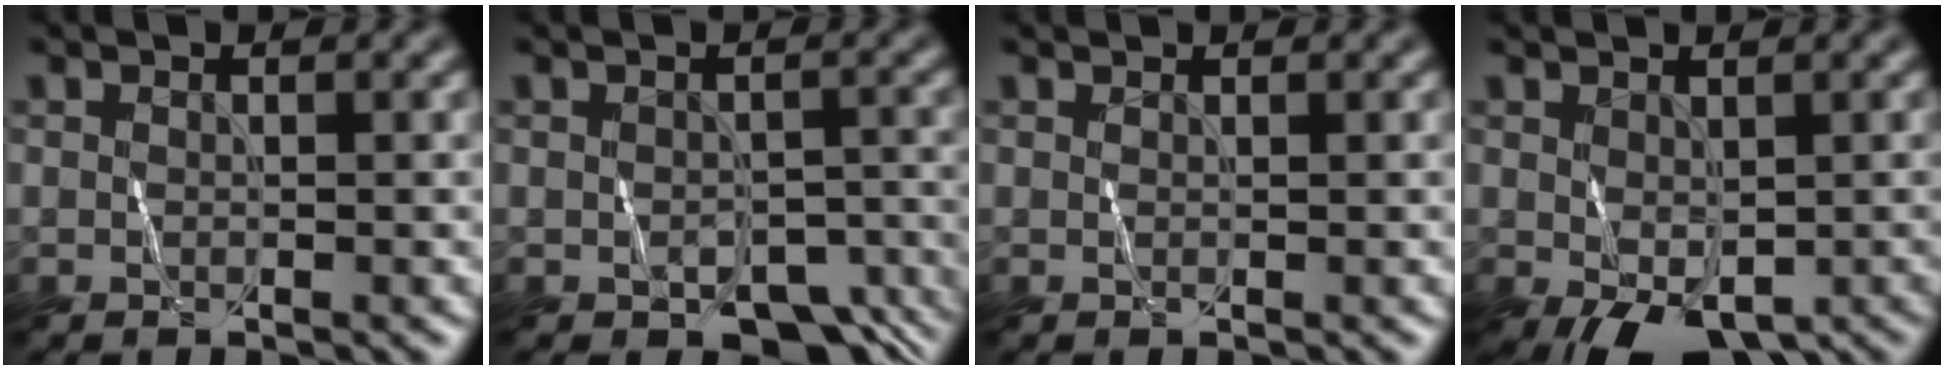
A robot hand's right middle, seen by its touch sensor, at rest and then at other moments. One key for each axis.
{"total": 5.5, "fx": -3.6, "fy": 2.9, "fz": 3.1, "tx": -0.040, "ty": -0.010, "tz": -0.046}
{"total": 0.8, "fx": 0.8, "fy": -0.1, "fz": 0.0, "tx": -0.007, "ty": 0.001, "tz": 0.009}
{"total": 5.0, "fx": -1.5, "fy": 2.9, "fz": 3.8, "tx": -0.076, "ty": -0.007, "tz": -0.017}